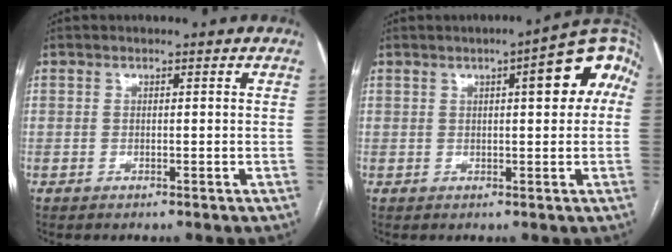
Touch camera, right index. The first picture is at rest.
{"total": 8.8, "force": [2.4, 2.2, 8.2], "torque": [-0.102, 0.033, 0.023]}